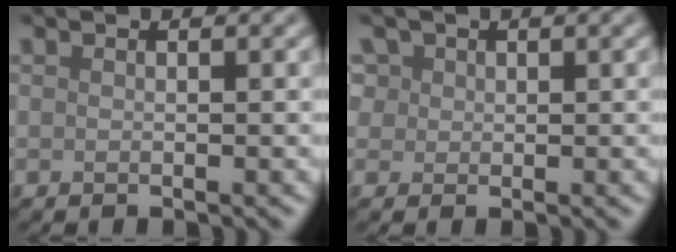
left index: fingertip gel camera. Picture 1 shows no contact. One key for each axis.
{"total": 3.5, "fx": 1.7, "fy": 2.7, "fz": 1.4, "tx": -0.035, "ty": 0.011, "tz": 0.024}